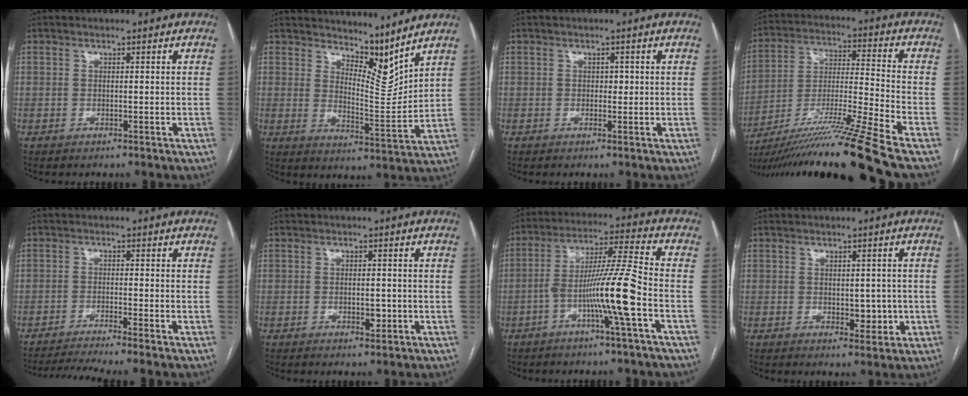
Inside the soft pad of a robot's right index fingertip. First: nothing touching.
{"total": 7.2, "force": [6.6, 1.3, 2.7], "torque": [-0.043, -0.026, 0.115]}
{"total": 1.2, "force": [0.2, 0.9, 0.8], "torque": [-0.008, 0.001, 0.000]}
{"total": 19.5, "force": [-15.4, -3.5, 11.4], "torque": [-0.204, -0.024, -0.273]}
{"total": 9.6, "force": [-7.8, -1.6, 5.3], "torque": [-0.083, -0.020, -0.129]}
{"total": 2.3, "force": [-0.5, 1.1, 1.9], "torque": [-0.031, -0.001, -0.003]}
{"total": 11.3, "force": [-3.9, -1.2, 10.5], "torque": [-0.197, 0.008, -0.073]}
{"total": 3.9, "force": [-0.4, 2.3, 3.1], "torque": [-0.036, 0.000, 0.003]}